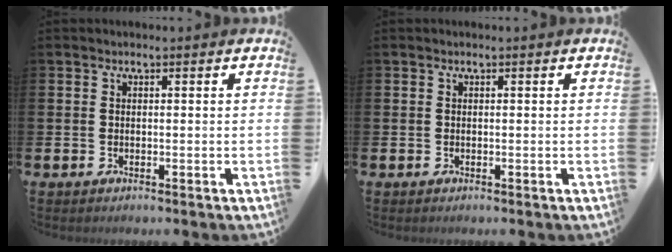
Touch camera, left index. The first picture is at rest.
{"total": 0.0}